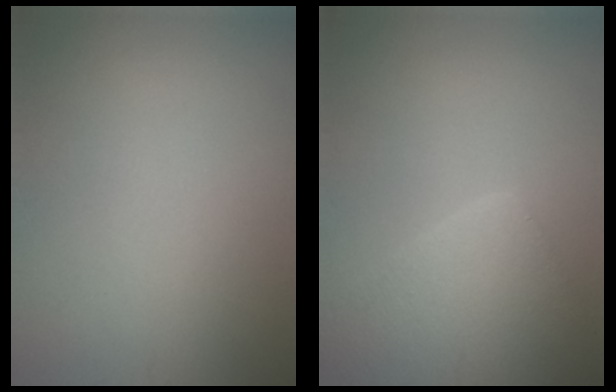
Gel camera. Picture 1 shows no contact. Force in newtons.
{"total": 6.5, "press": 6.5, "slide": 0.4}